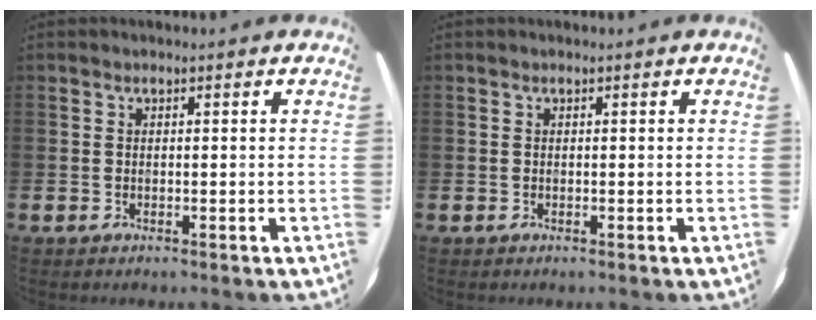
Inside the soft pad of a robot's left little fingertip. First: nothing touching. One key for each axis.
{"total": 0.0}